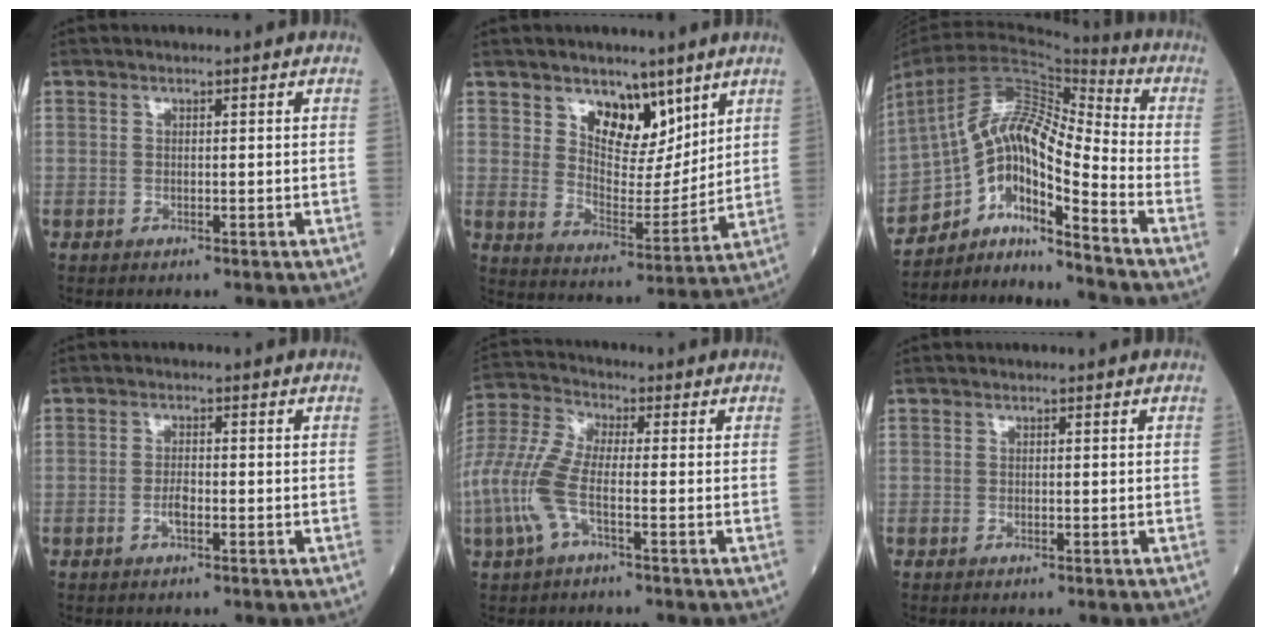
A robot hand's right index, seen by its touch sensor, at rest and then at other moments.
{"total": 9.4, "force": [5.9, 4.9, 5.3], "torque": [-0.081, -0.011, 0.108]}
{"total": 14.6, "force": [-9.2, 1.9, 11.2], "torque": [-0.206, 0.026, -0.162]}
{"total": 1.8, "force": [-0.8, 0.5, 1.6], "torque": [-0.031, 0.002, -0.014]}
{"total": 9.1, "force": [-2.7, 2.3, 8.4], "torque": [-0.216, 0.008, -0.060]}
{"total": 0.0}